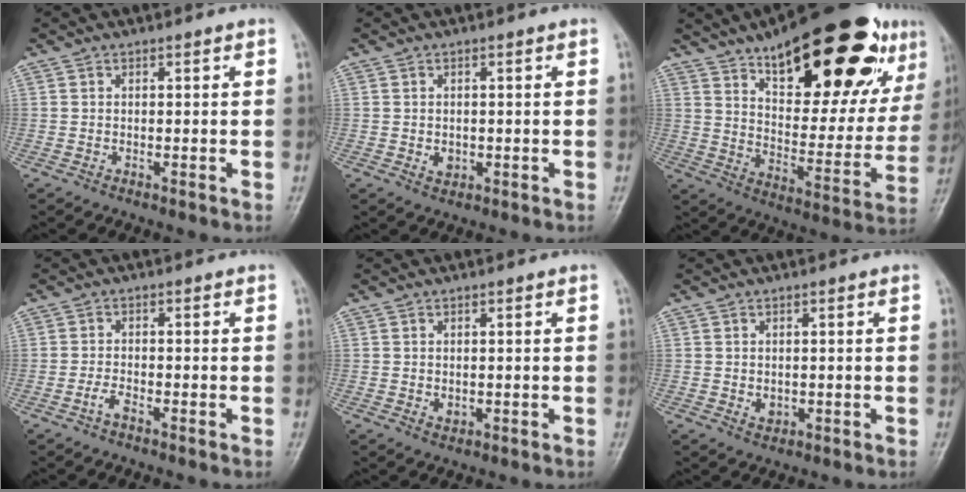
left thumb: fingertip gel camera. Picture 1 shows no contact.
{"total": 2.1, "force": [-0.3, 1.7, 1.1], "torque": [-0.011, 0.000, 0.000]}
{"total": 32.3, "force": [18.3, 12.4, 23.5], "torque": [-0.306, -0.051, 0.276]}
{"total": 2.0, "force": [-1.4, 0.7, 1.3], "torque": [-0.030, 0.008, -0.029]}
{"total": 1.4, "force": [0.0, 1.1, 0.9], "torque": [-0.010, -0.001, 0.003]}
{"total": 1.8, "force": [-0.1, 1.5, 1.1], "torque": [-0.011, -0.001, 0.003]}